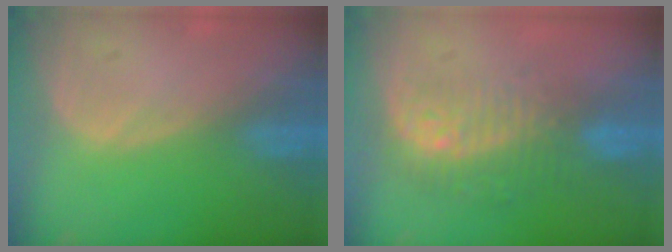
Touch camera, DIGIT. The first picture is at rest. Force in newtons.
{"total": 9.7, "press": 8.4, "slide": 5.0}